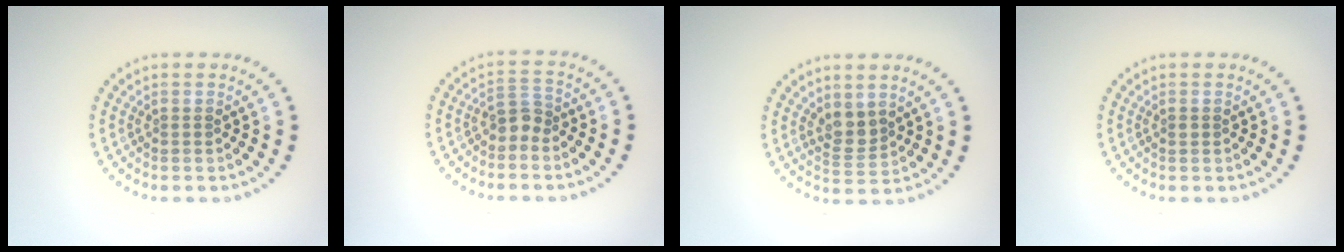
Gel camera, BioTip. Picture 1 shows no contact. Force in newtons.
{"total": 1.7, "press": 1.4, "slide": 1.0}
{"total": 2.4, "press": 2.0, "slide": 1.2}
{"total": 0.6, "press": 0.6, "slide": 0.1}